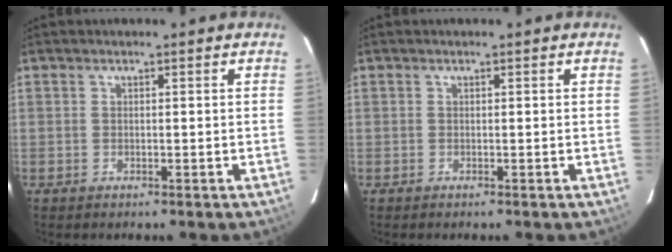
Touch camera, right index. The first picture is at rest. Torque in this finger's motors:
{"motor_torque": [0.00, -0.12, 0.04, 0.01]}